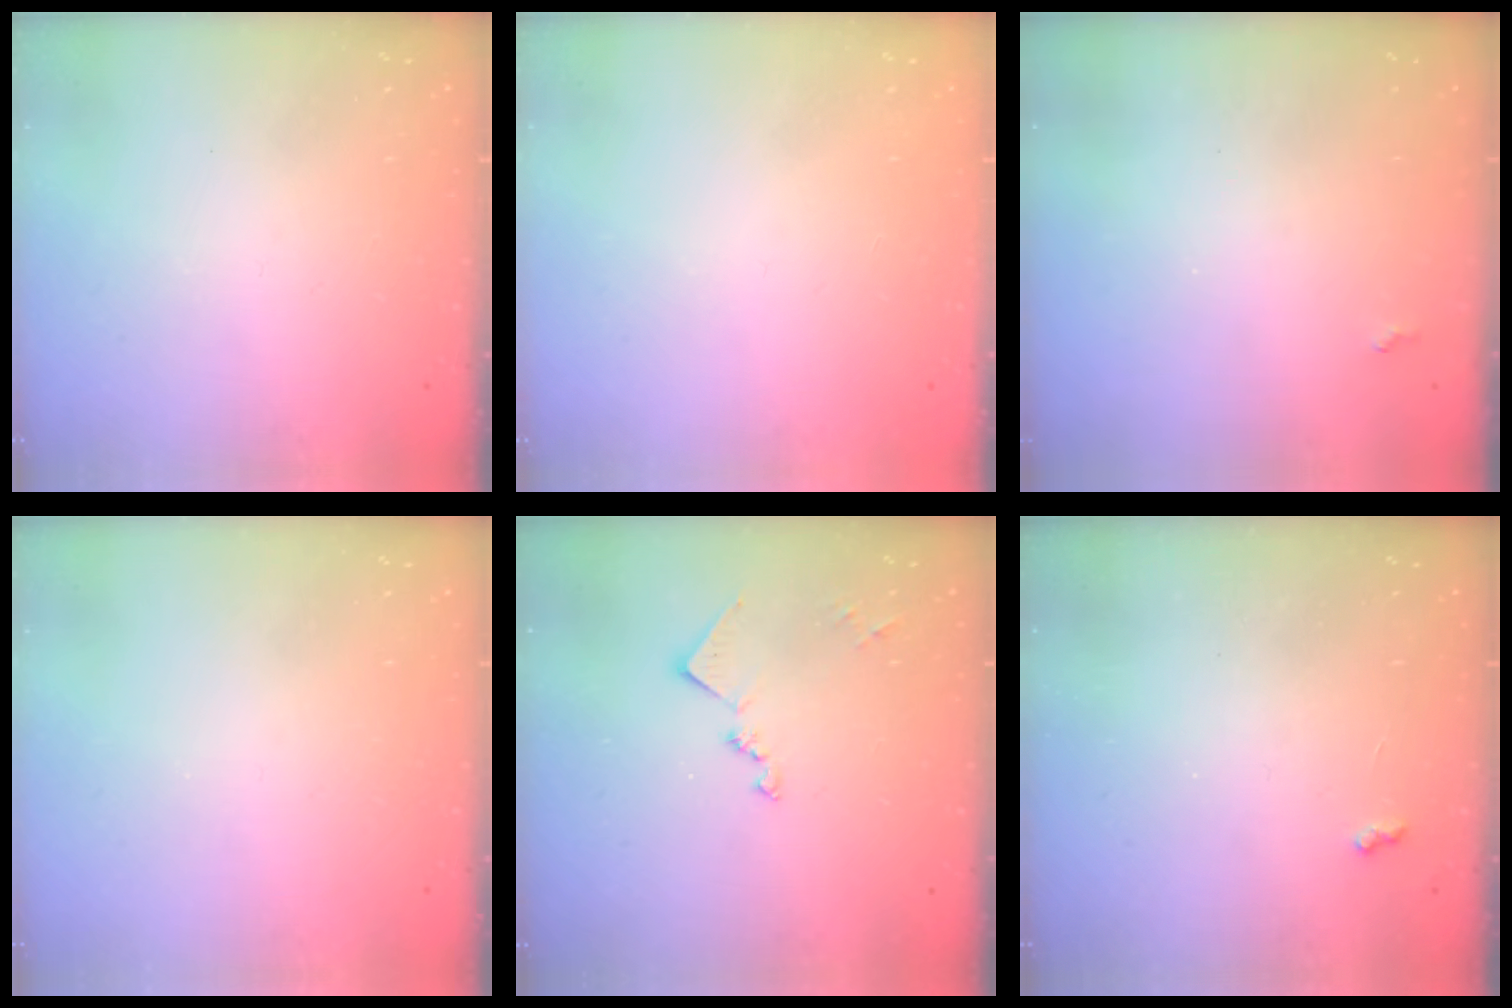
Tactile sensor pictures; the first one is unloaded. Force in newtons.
{"total": 1.1, "press": 1.0, "slide": 0.1}
{"total": 2.0, "press": 2.0, "slide": 0.5}
{"total": 0.0}
{"total": 9.6, "press": 9.6, "slide": 0.5}
{"total": 3.4, "press": 3.4, "slide": 0.5}